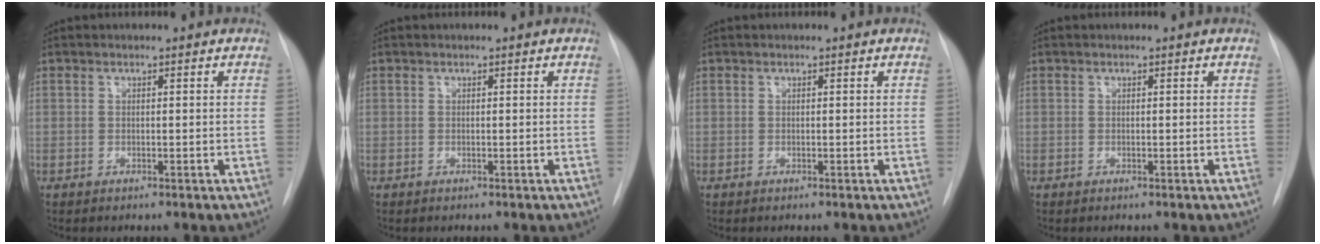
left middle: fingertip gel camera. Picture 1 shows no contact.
{"total": 0.0}
{"total": 0.0}
{"total": 0.0}